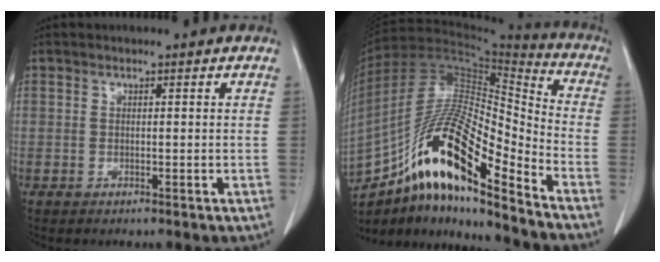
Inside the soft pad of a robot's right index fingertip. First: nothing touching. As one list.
[{"total": 21.3, "force": [-13.3, 3.8, 16.2], "torque": [-0.313, 0.003, -0.232]}]